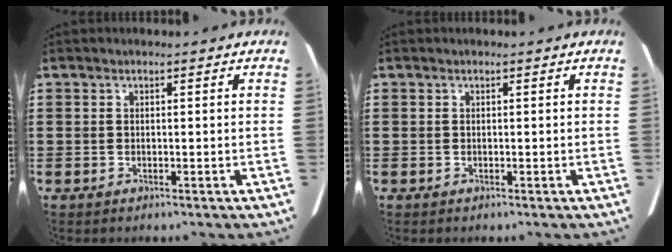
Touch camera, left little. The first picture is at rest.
{"total": 0.0}